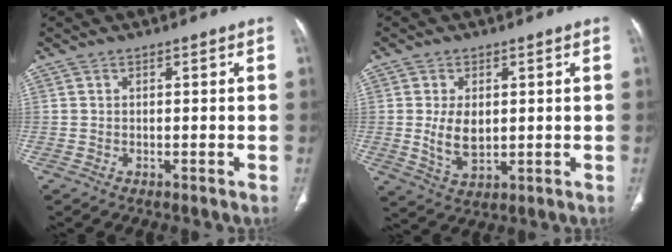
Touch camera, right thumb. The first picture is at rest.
{"total": 6.9, "force": [0.5, 4.2, 5.4], "torque": [-0.092, -0.012, 0.020]}